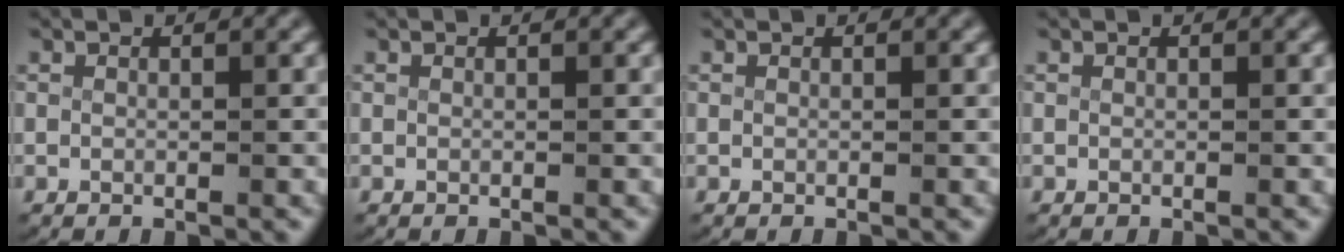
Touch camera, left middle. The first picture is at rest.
{"total": 0.0}
{"total": 0.0}
{"total": 0.0}